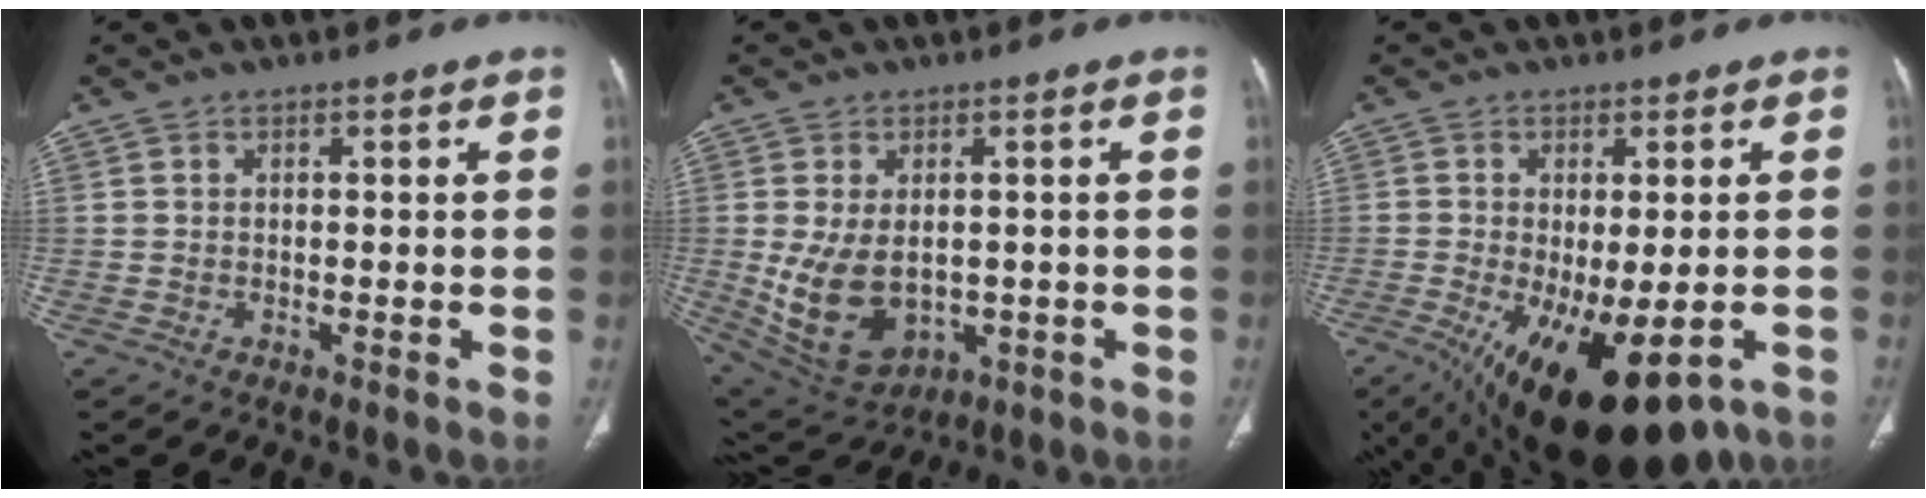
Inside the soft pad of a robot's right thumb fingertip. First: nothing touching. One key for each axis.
{"total": 12.0, "fx": -1.1, "fy": 8.0, "fz": 8.9, "tx": -0.149, "ty": -0.007, "tz": 0.012}
{"total": 17.7, "fx": -8.1, "fy": 7.3, "fz": 14.0, "tx": -0.216, "ty": -0.019, "tz": -0.109}